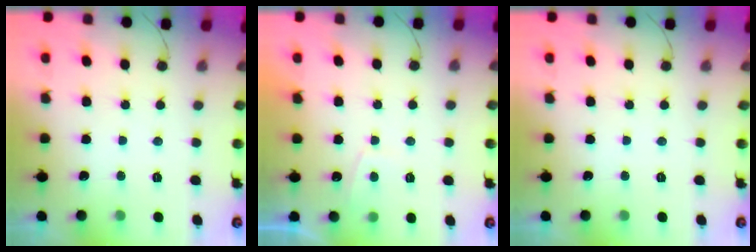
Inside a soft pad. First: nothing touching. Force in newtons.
{"total": 1.3, "press": 1.1, "slide": 0.6}
{"total": 0.0}